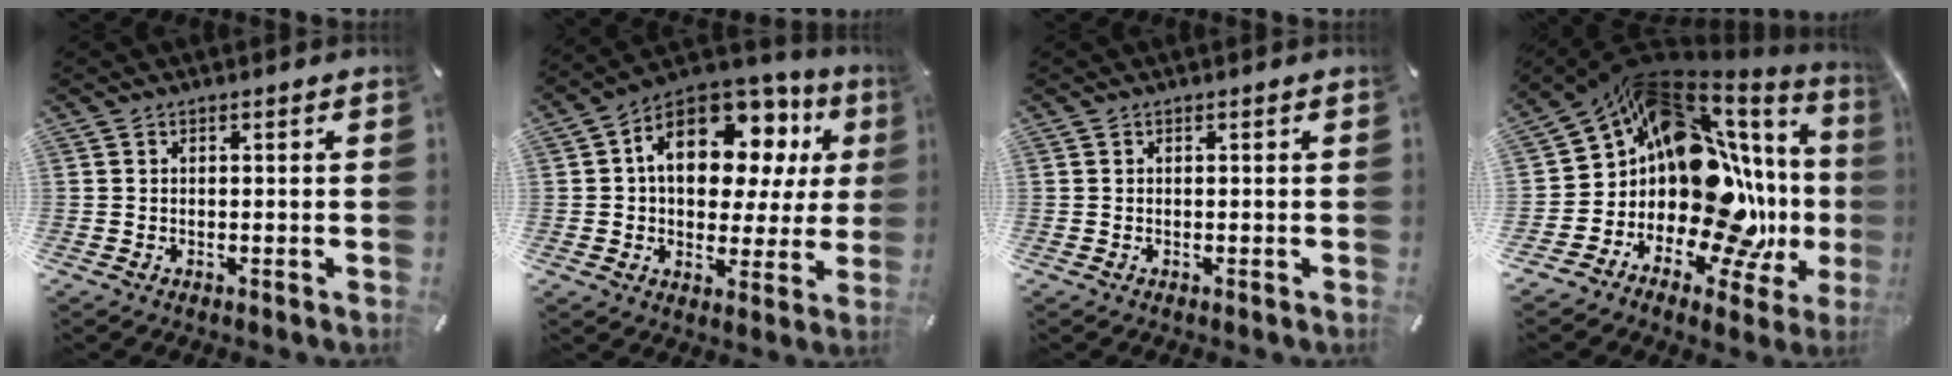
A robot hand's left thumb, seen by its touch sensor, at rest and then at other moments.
{"total": 17.5, "force": [6.1, 11.1, 12.1], "torque": [-0.194, -0.031, 0.102]}
{"total": 0.0}
{"total": 20.3, "force": [3.0, 13.1, 15.2], "torque": [-0.216, -0.094, 0.088]}